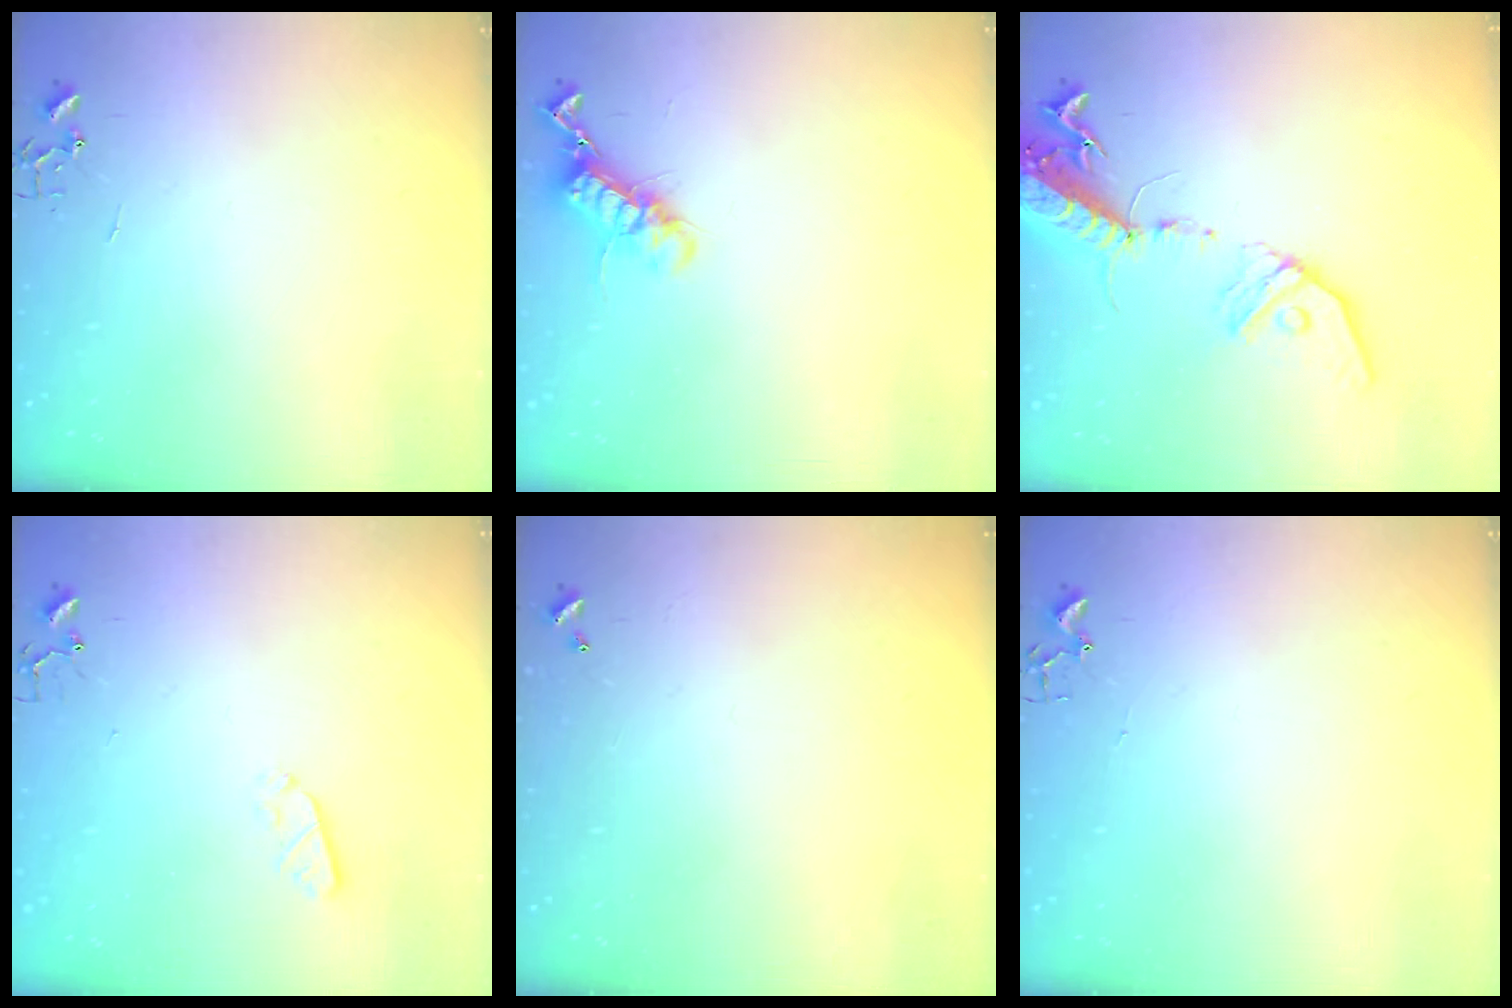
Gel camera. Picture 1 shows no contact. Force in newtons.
{"total": 12.2, "press": 12.2, "slide": 0.6}
{"total": 18.2, "press": 17.7, "slide": 4.0}
{"total": 4.2, "press": 4.1, "slide": 1.0}
{"total": 0.0}
{"total": 1.7, "press": 1.6, "slide": 0.2}